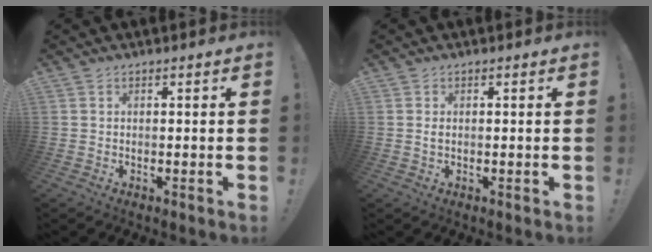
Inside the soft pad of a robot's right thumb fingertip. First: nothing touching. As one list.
[{"total": 0.7, "force": [0.0, 0.4, 0.7], "torque": [-0.009, 0.000, -0.002]}]